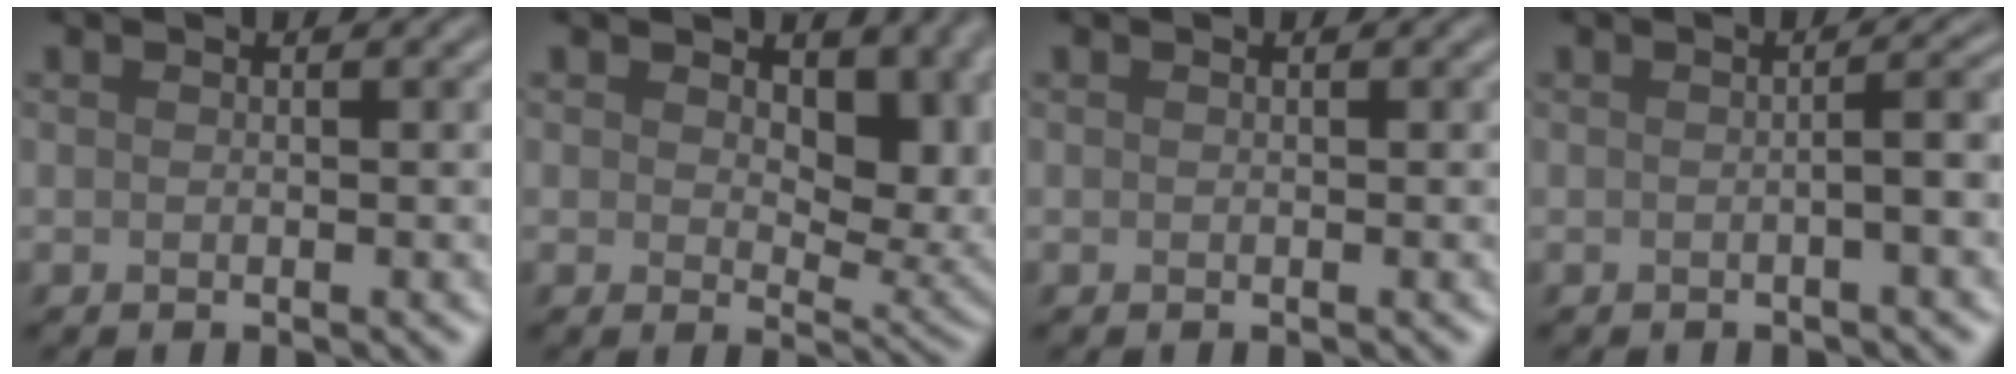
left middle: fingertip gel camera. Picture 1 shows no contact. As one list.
[{"total": 8.5, "force": [2.5, 5.1, 6.4], "torque": [-0.083, -0.017, 0.037]}, {"total": 0.0}, {"total": 3.1, "force": [-0.2, 0.8, 3.0], "torque": [-0.032, 0.010, -0.008]}]